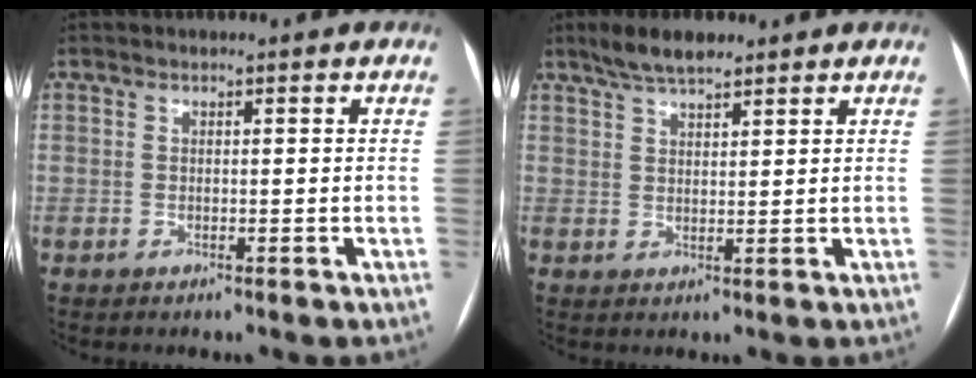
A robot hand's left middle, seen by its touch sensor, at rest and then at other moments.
{"total": 5.3, "force": [4.3, 1.3, 2.9], "torque": [-0.062, 0.014, 0.077]}